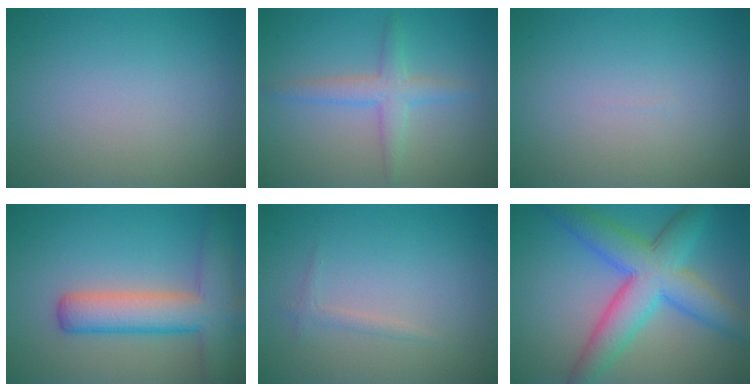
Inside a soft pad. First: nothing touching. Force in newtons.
{"total": 2.7, "press": 2.7, "slide": 0.0}
{"total": 0.0}
{"total": 7.2, "press": 7.2, "slide": 0.4}
{"total": 0.8, "press": 0.8, "slide": 0.1}
{"total": 8.3, "press": 8.3, "slide": 0.2}